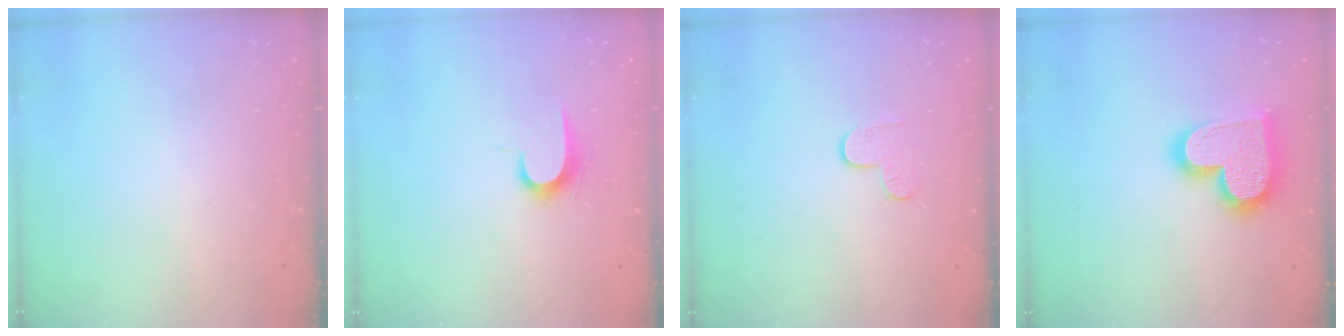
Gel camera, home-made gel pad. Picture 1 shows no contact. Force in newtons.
{"total": 7.2, "press": 7.1, "slide": 0.7}
{"total": 5.5, "press": 5.5, "slide": 0.5}
{"total": 17.9, "press": 17.8, "slide": 1.3}